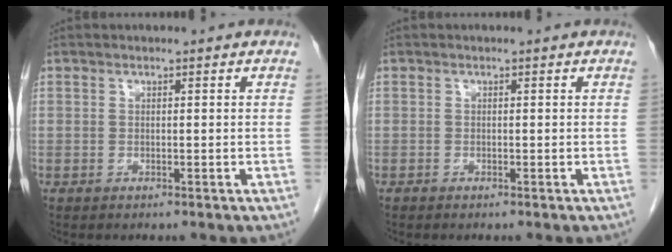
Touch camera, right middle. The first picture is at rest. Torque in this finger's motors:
{"motor_torque": [-0.30, 0.17, 0.00, -0.01]}